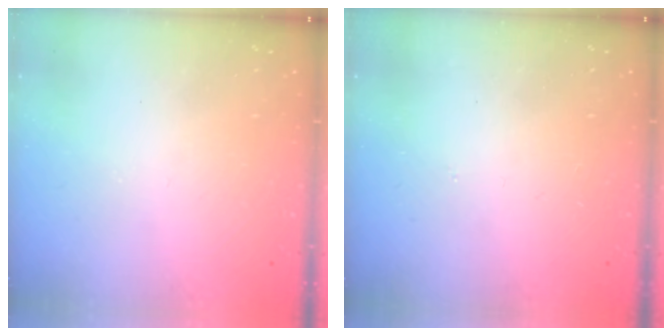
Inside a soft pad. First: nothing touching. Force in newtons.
{"total": 3.0, "press": 3.0, "slide": 0.4}